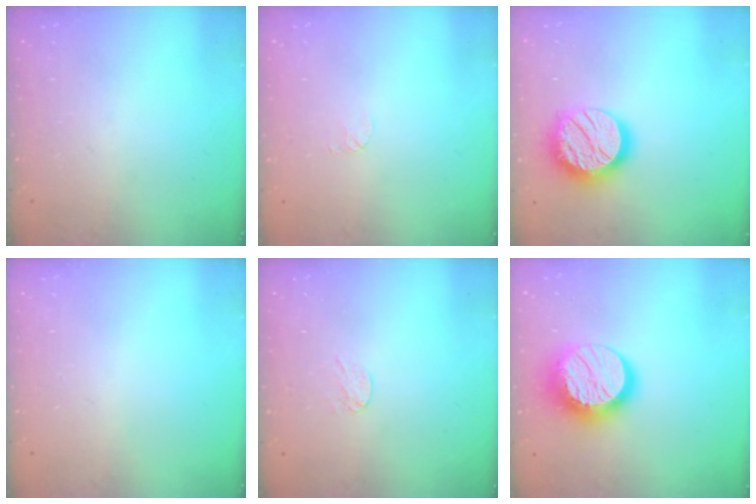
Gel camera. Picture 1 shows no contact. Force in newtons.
{"total": 4.1, "press": 4.1, "slide": 0.3}
{"total": 18.1, "press": 18.0, "slide": 1.1}
{"total": 0.0}
{"total": 3.0, "press": 3.0, "slide": 0.2}
{"total": 17.0, "press": 17.0, "slide": 1.3}